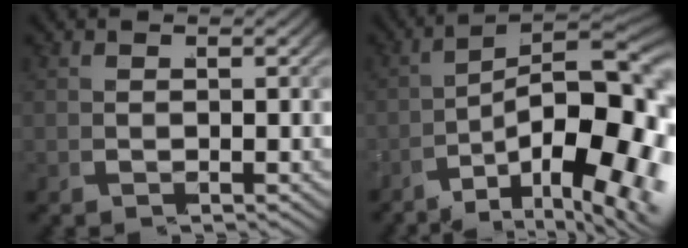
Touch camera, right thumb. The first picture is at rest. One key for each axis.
{"total": 16.4, "fx": -2.9, "fy": 9.9, "fz": 12.7, "tx": -0.185, "ty": -0.054, "tz": -0.027}